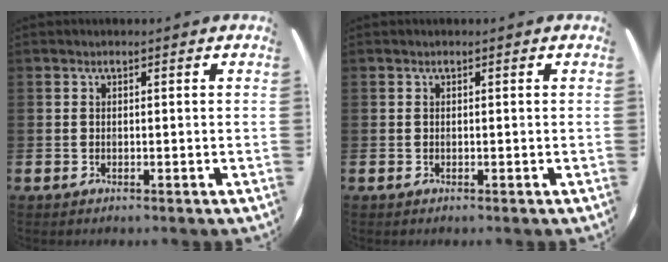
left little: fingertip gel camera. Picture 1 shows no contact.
{"total": 0.0}